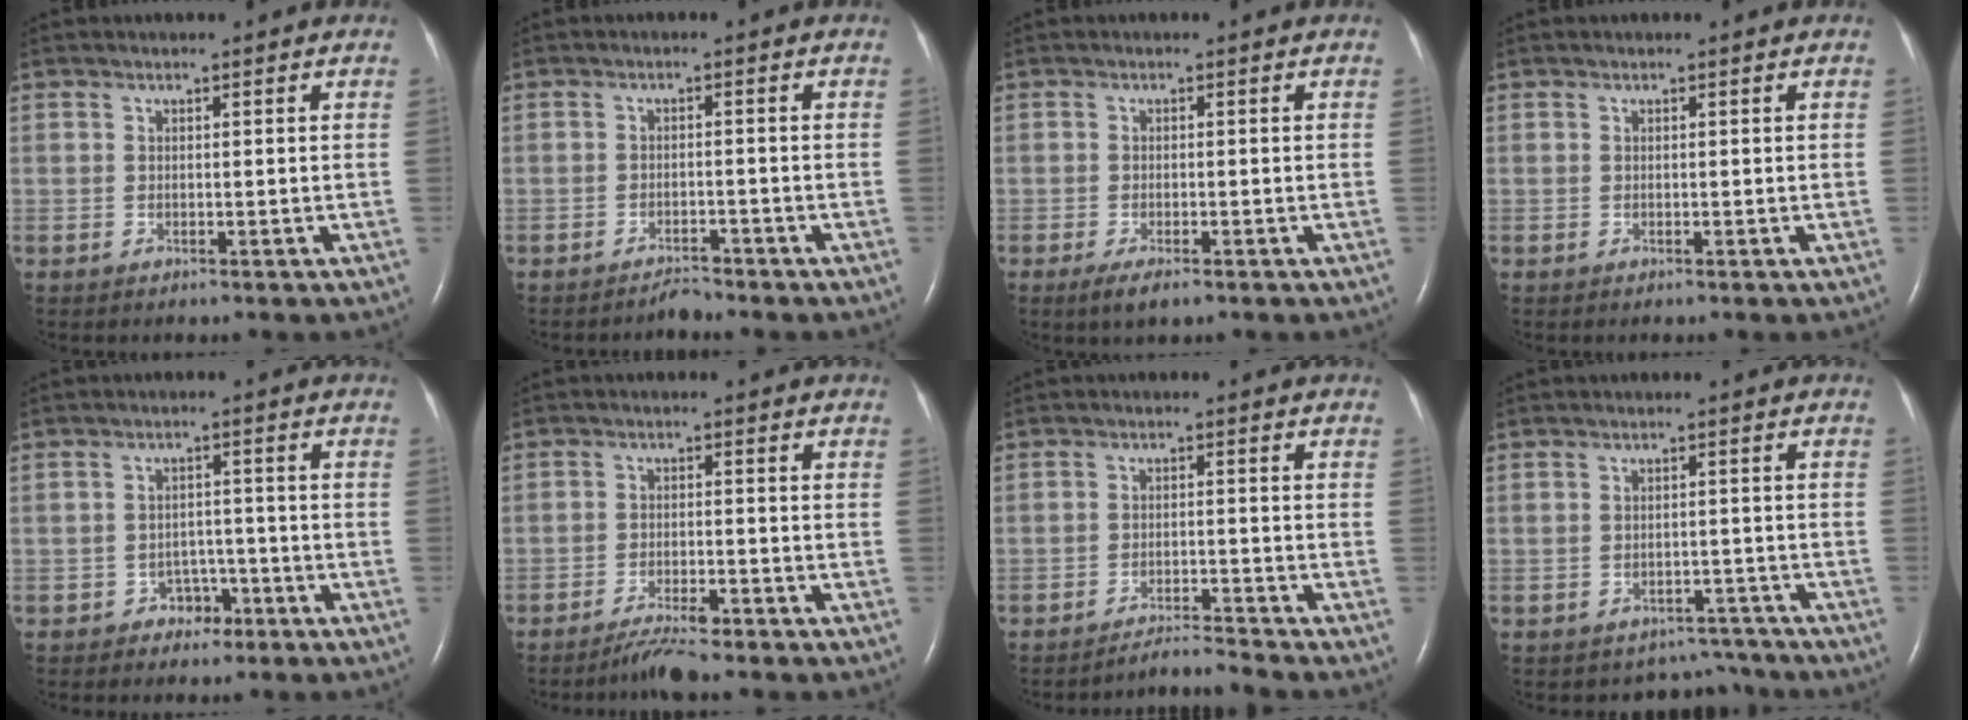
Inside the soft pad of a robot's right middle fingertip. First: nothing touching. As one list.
[{"total": 1.8, "force": [-1.8, 0.2, 0.2], "torque": [-0.003, -0.004, -0.028]}, {"total": 3.1, "force": [-2.2, 0.9, 1.9], "torque": [-0.044, -0.005, -0.036]}, {"total": 0.0}, {"total": 3.1, "force": [-1.9, 2.3, 0.7], "torque": [-0.001, 0.012, -0.024]}, {"total": 4.0, "force": [-3.4, 0.2, 2.0], "torque": [-0.045, -0.011, -0.062]}, {"total": 3.7, "force": [-3.3, -1.7, -0.6], "torque": [0.010, -0.012, -0.054]}, {"total": 5.1, "force": [-4.5, 2.2, -0.9], "torque": [0.016, 0.026, -0.052]}]